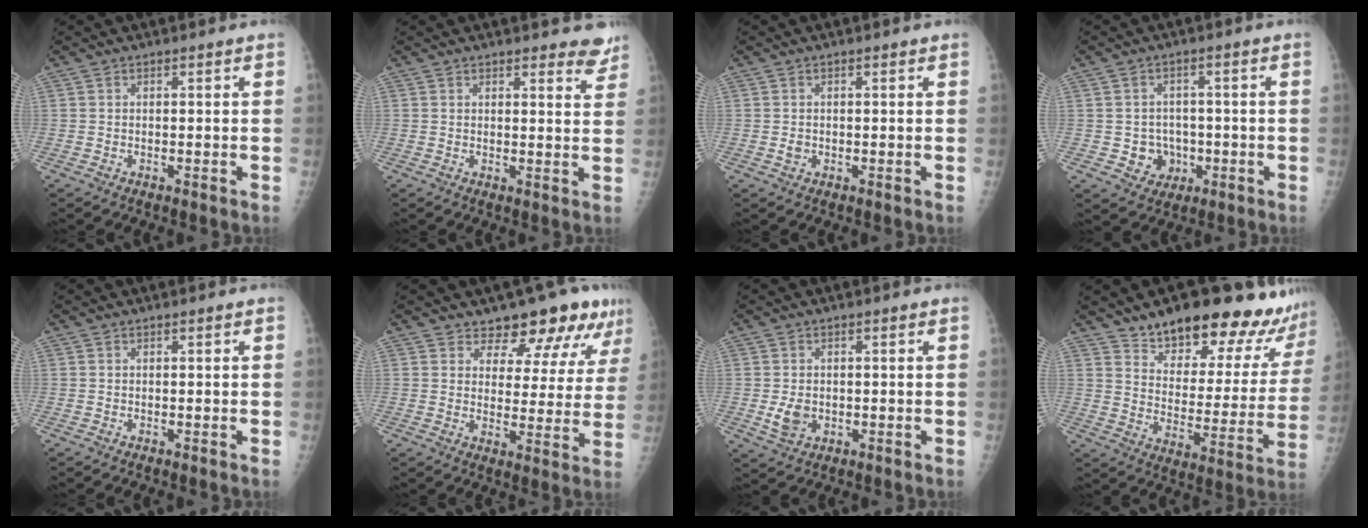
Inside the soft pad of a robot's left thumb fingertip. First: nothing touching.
{"total": 4.6, "force": [4.1, 1.6, 1.6], "torque": [0.007, -0.025, 0.038]}
{"total": 1.1, "force": [-0.1, 1.0, 0.6], "torque": [-0.006, 0.001, 0.000]}
{"total": 5.7, "force": [-1.2, 5.2, 1.8], "torque": [0.003, 0.011, -0.012]}
{"total": 0.0}
{"total": 11.9, "force": [9.6, 5.2, 4.7], "torque": [-0.017, -0.059, 0.114]}
{"total": 4.0, "force": [-0.4, 3.1, 2.5], "torque": [-0.038, -0.003, 0.000]}
{"total": 23.1, "force": [19.3, 7.5, 10.2], "torque": [-0.100, -0.115, 0.267]}